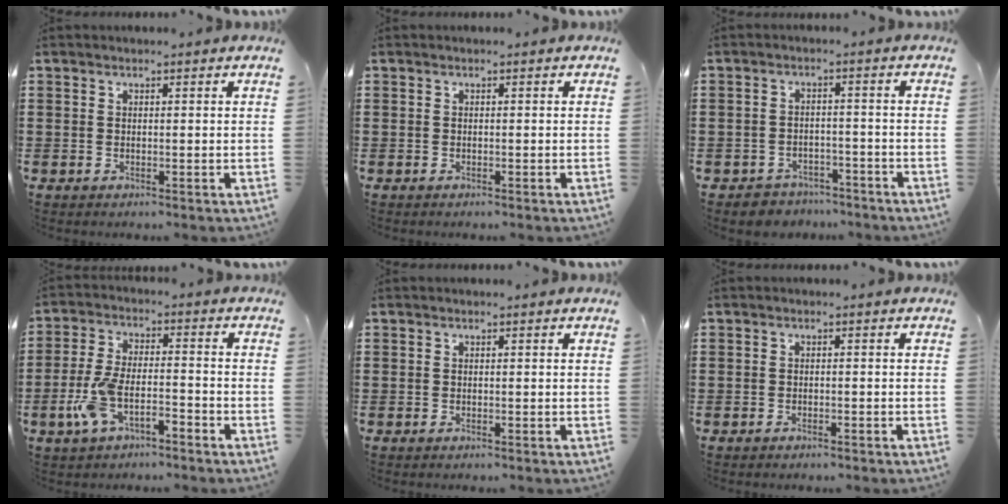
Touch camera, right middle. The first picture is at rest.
{"total": 0.0}
{"total": 3.0, "force": [-2.8, 0.8, -0.3], "torque": [-0.004, 0.003, -0.064]}
{"total": 6.8, "force": [-3.8, 2.3, 5.2], "torque": [-0.127, -0.005, -0.079]}
{"total": 0.0}
{"total": 0.8, "force": [-0.8, 0.1, 0.2], "torque": [-0.006, -0.002, -0.015]}